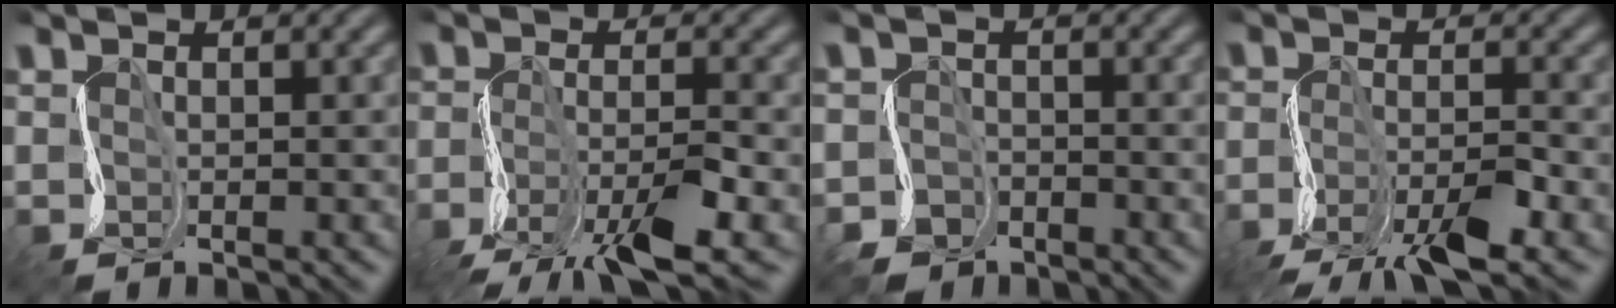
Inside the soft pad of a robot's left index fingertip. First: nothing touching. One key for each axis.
{"total": 6.9, "fx": -4.4, "fy": 1.6, "fz": 5.0, "tx": -0.095, "ty": -0.003, "tz": -0.090}
{"total": 3.4, "fx": -2.8, "fy": 1.8, "fz": 0.3, "tx": -0.005, "ty": -0.001, "tz": -0.060}
{"total": 6.2, "fx": -4.3, "fy": 1.4, "fz": 4.2, "tx": -0.079, "ty": -0.004, "tz": -0.087}